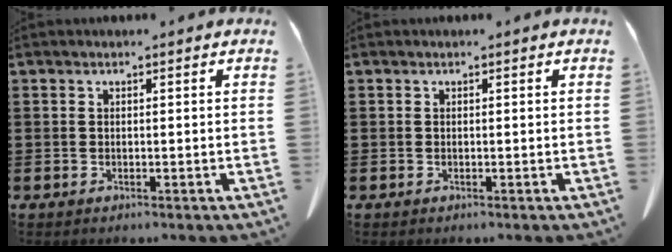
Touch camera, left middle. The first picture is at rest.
{"total": 0.0}